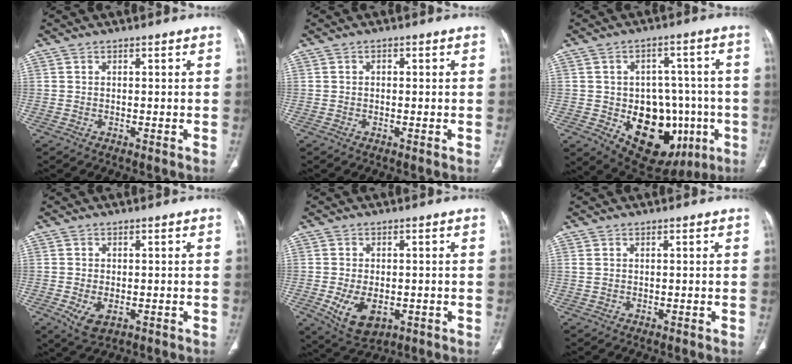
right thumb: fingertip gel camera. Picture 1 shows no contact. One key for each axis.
{"total": 0.8, "fx": 0.1, "fy": 0.6, "fz": 0.5, "tx": -0.007, "ty": 0.004, "tz": 0.001}
{"total": 19.7, "fx": -5.4, "fy": 13.1, "fz": 13.7, "tx": -0.149, "ty": 0.021, "tz": -0.053}
{"total": 4.6, "fx": -1.4, "fy": 2.7, "fz": 3.4, "tx": -0.064, "ty": -0.007, "tz": -0.015}
{"total": 8.0, "fx": -2.1, "fy": 4.9, "fz": 6.0, "tx": -0.097, "ty": -0.006, "tz": -0.021}
{"total": 0.8, "fx": 0.4, "fy": 0.6, "fz": 0.5, "tx": -0.010, "ty": 0.004, "tz": 0.012}